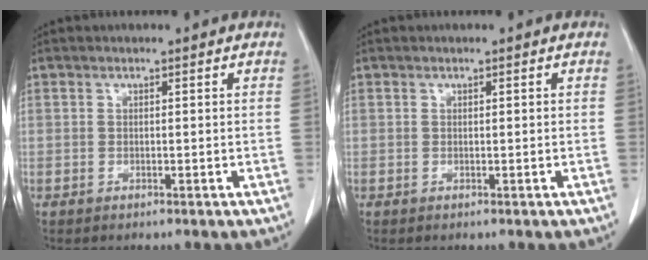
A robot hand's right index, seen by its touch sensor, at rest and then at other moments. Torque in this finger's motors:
{"motor_torque": [-0.04, 0.01, 0.07, 0.02]}